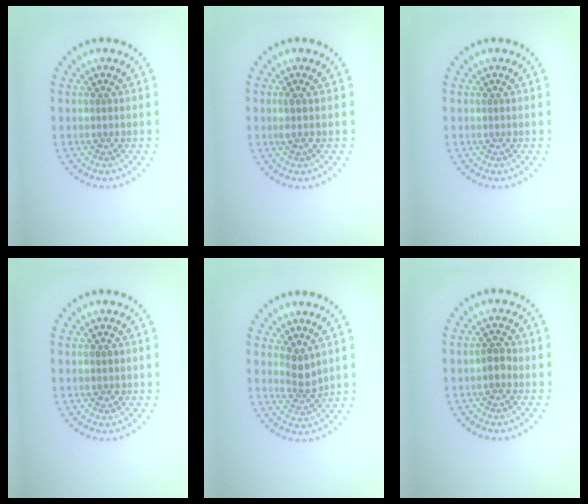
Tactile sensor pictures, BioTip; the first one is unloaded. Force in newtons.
{"total": 0.7, "press": 0.5, "slide": 0.5}
{"total": 0.0}
{"total": 0.9, "press": 0.9, "slide": 0.1}
{"total": 2.0, "press": 1.5, "slide": 1.3}
{"total": 1.3, "press": 1.3, "slide": 0.3}